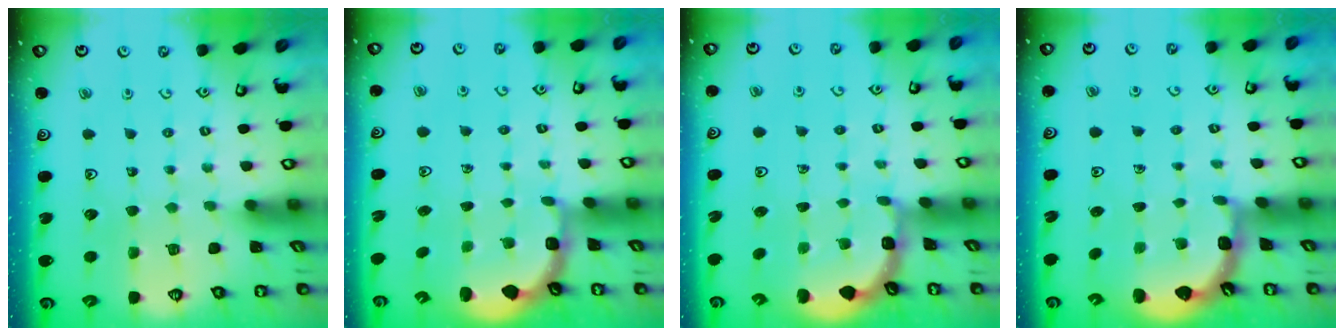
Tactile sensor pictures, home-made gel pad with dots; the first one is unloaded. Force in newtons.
{"total": 2.7, "press": 2.1, "slide": 1.7}
{"total": 1.8, "press": 1.8, "slide": 0.3}
{"total": 2.1, "press": 2.1, "slide": 0.2}